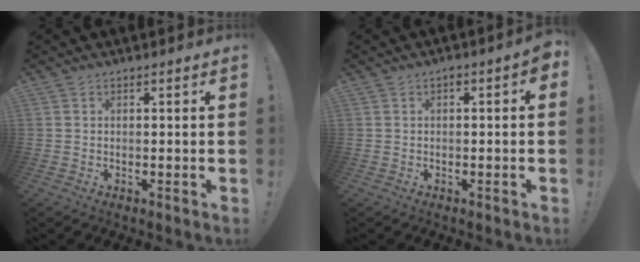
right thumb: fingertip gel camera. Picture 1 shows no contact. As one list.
[{"total": 1.3, "force": [-0.8, 0.3, 1.0], "torque": [-0.019, 0.003, -0.015]}]